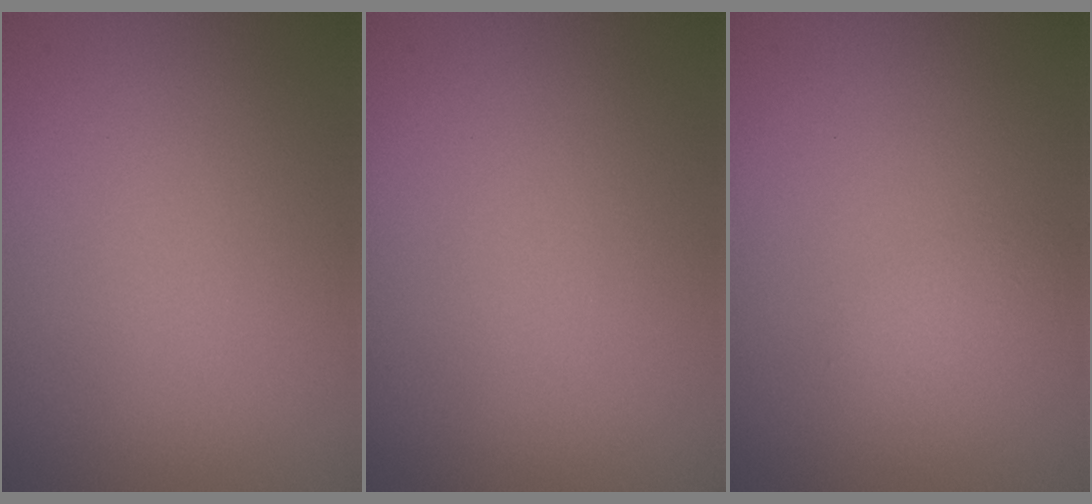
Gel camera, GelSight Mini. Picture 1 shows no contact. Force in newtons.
{"total": 0.0}
{"total": 1.1, "press": 1.1, "slide": 0.1}